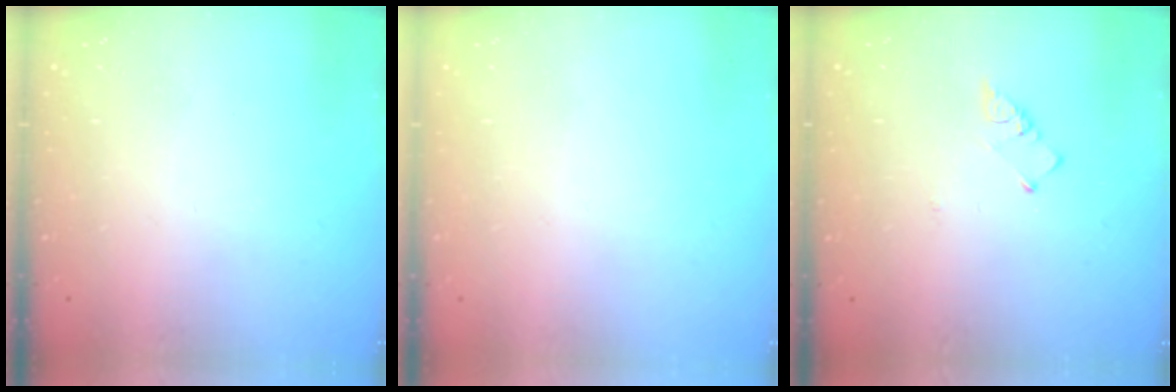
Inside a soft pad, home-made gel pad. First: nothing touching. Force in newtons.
{"total": 1.9, "press": 1.9, "slide": 0.1}
{"total": 2.6, "press": 2.6, "slide": 0.5}